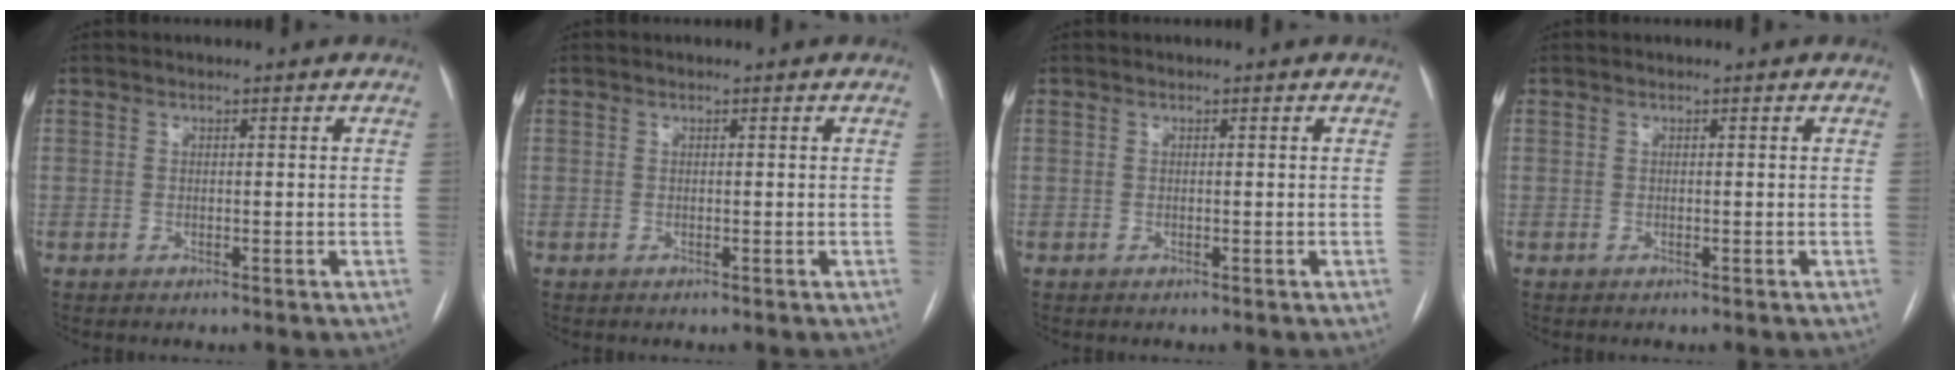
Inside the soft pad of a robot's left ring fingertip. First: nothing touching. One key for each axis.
{"total": 0.0}
{"total": 0.0}
{"total": 0.0}